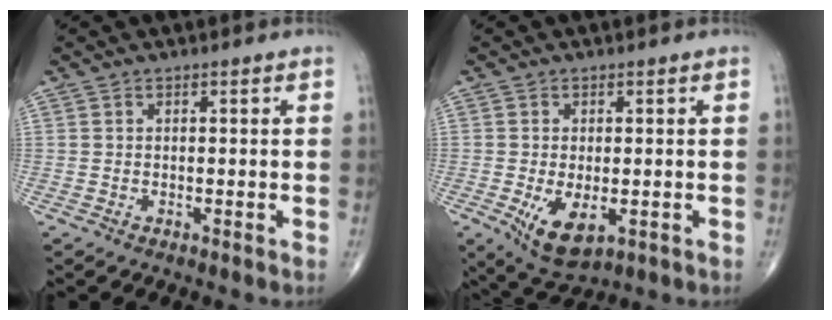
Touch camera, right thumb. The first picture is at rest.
{"total": 7.4, "force": [-1.9, 3.8, 6.1], "torque": [-0.106, -0.015, -0.021]}